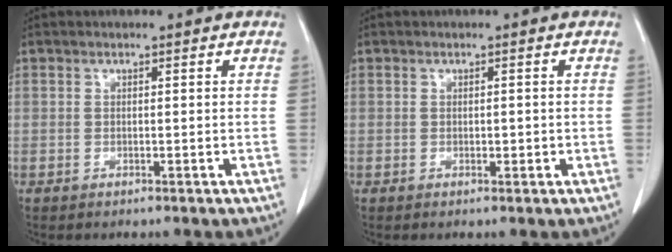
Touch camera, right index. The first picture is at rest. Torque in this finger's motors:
{"motor_torque": [-0.31, 0.29, 0.00, 0.00]}